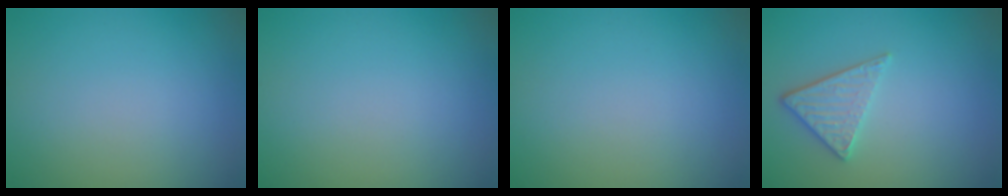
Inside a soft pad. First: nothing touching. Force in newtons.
{"total": 0.0}
{"total": 0.0}
{"total": 2.8, "press": 2.4, "slide": 1.3}